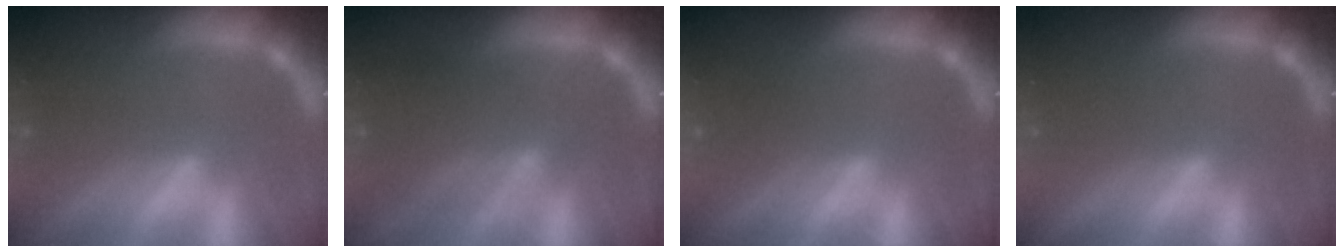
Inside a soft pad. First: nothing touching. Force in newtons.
{"total": 5.0}
{"total": 1.0}
{"total": 0.0}